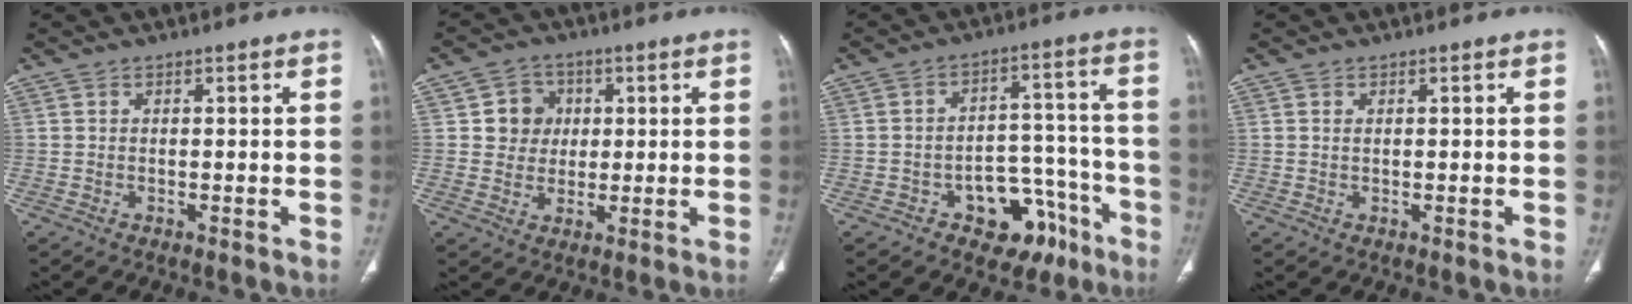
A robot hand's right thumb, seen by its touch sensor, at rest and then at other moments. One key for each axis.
{"total": 6.4, "fx": 1.3, "fy": 6.0, "fz": 1.9, "tx": 0.006, "ty": 0.004, "tz": 0.018}
{"total": 12.3, "fx": -6.8, "fy": 8.2, "fz": 6.1, "tx": -0.032, "ty": 0.072, "tz": -0.089}
{"total": 0.6, "fx": 0.3, "fy": 0.3, "fz": 0.4, "tx": -0.012, "ty": 0.000, "tz": 0.006}